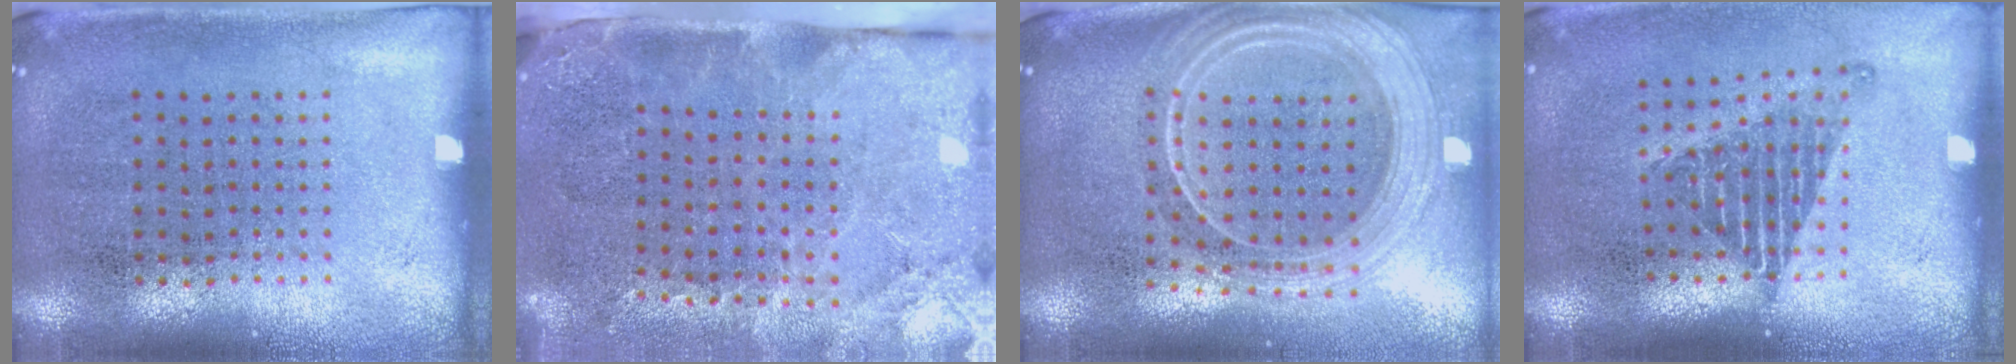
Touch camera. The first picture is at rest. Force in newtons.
{"total": 3.9, "press": 3.2, "slide": 2.3}
{"total": 2.5, "press": 2.1, "slide": 1.3}
{"total": 1.3, "press": 1.1, "slide": 0.7}